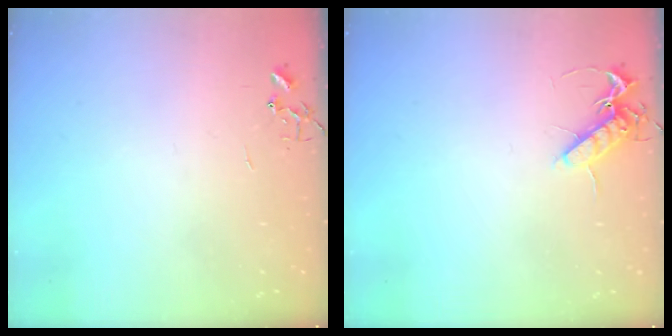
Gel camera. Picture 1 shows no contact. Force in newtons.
{"total": 9.3, "press": 9.2, "slide": 1.3}